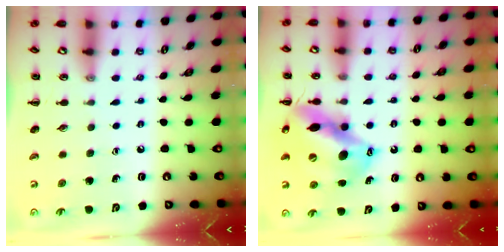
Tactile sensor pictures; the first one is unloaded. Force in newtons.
{"total": 16.1, "press": 15.4, "slide": 4.7}